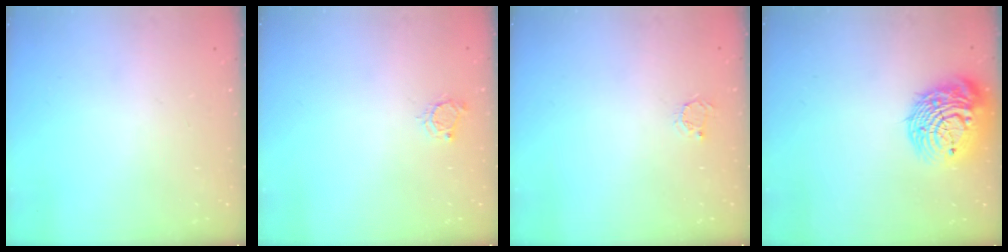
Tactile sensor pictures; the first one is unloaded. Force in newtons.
{"total": 4.6, "press": 4.6, "slide": 0.5}
{"total": 2.3, "press": 2.3, "slide": 0.3}
{"total": 16.1, "press": 15.9, "slide": 2.6}